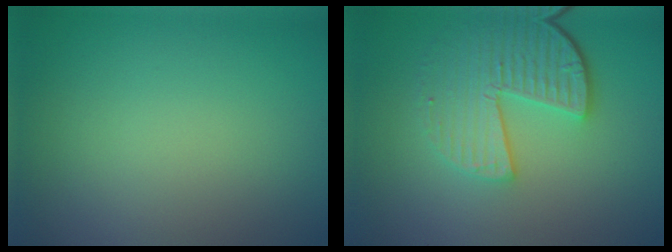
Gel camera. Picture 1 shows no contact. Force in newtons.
{"total": 5.5, "press": 4.1, "slide": 3.6}